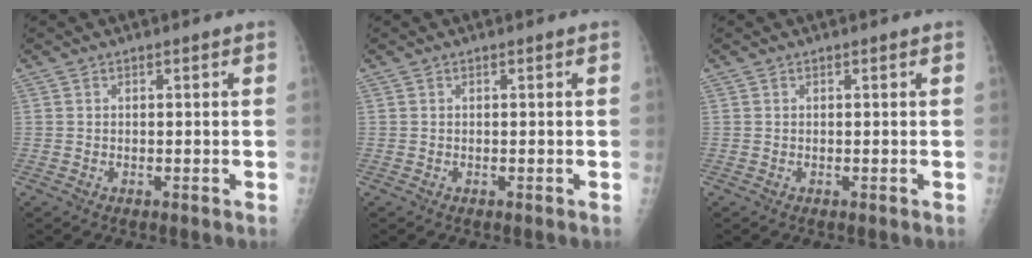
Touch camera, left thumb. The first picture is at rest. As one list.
[{"total": 0.0}, {"total": 0.0}]